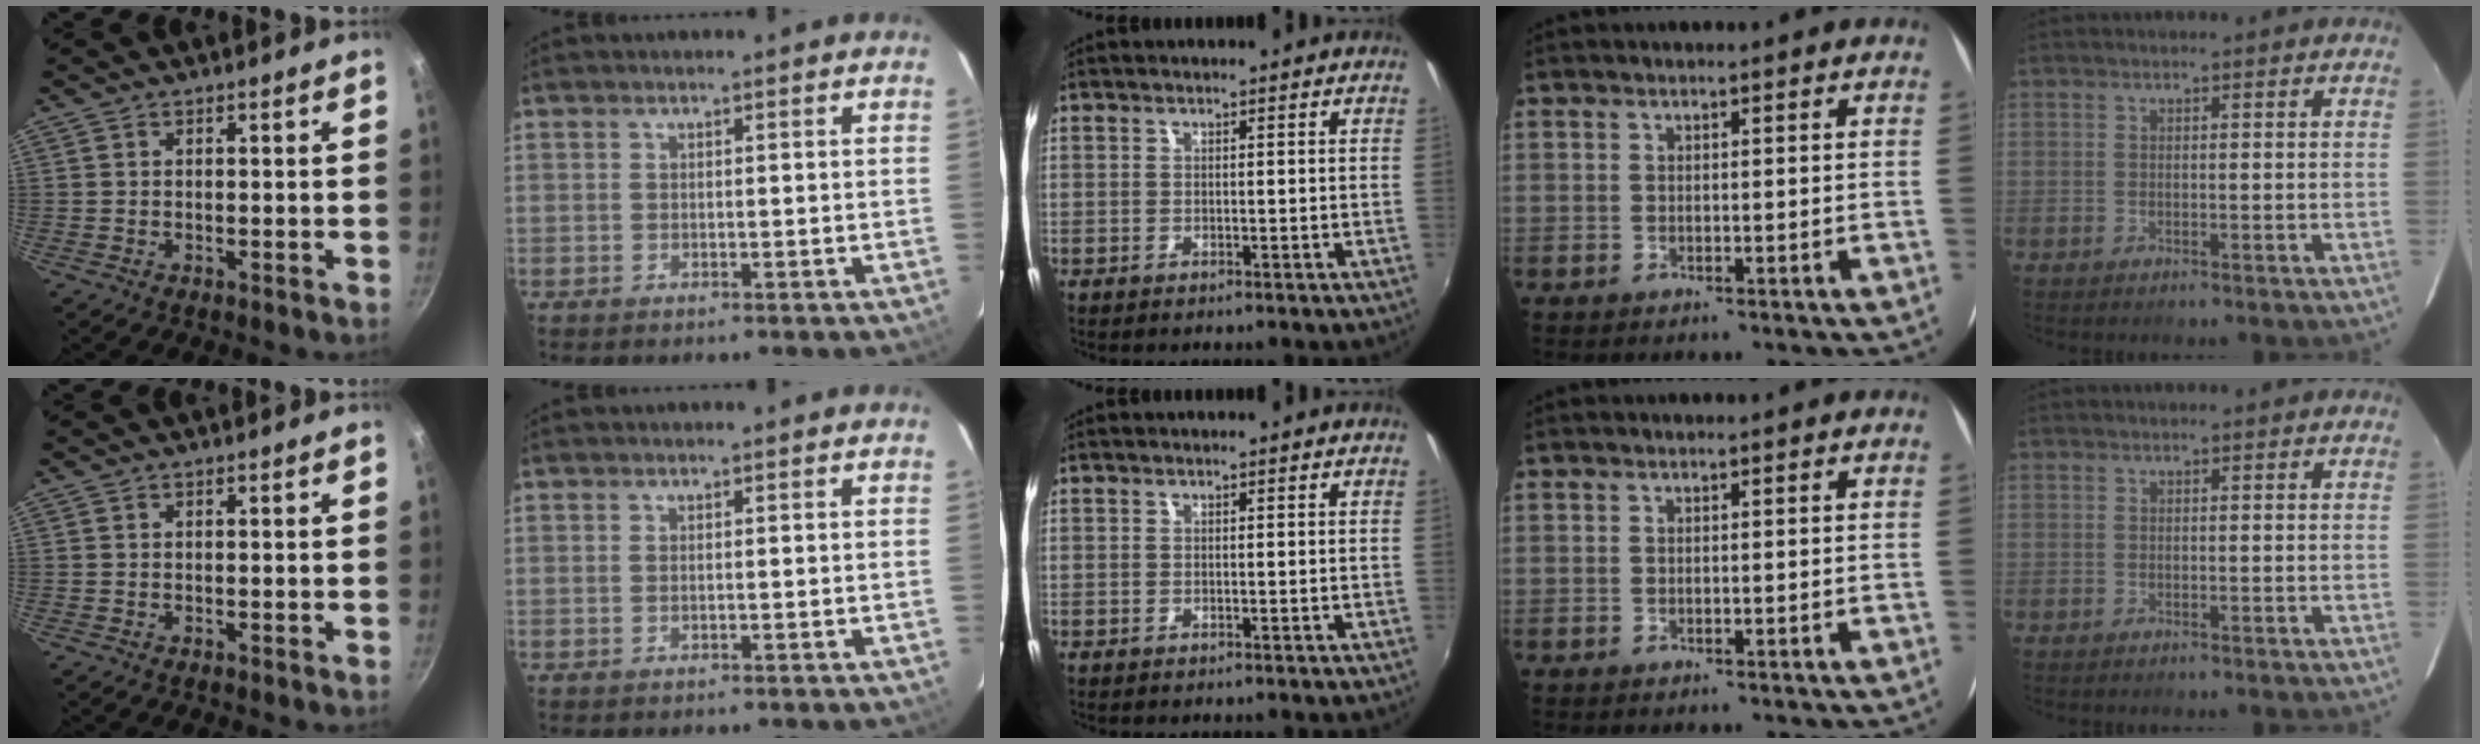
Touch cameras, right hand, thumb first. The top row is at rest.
{}